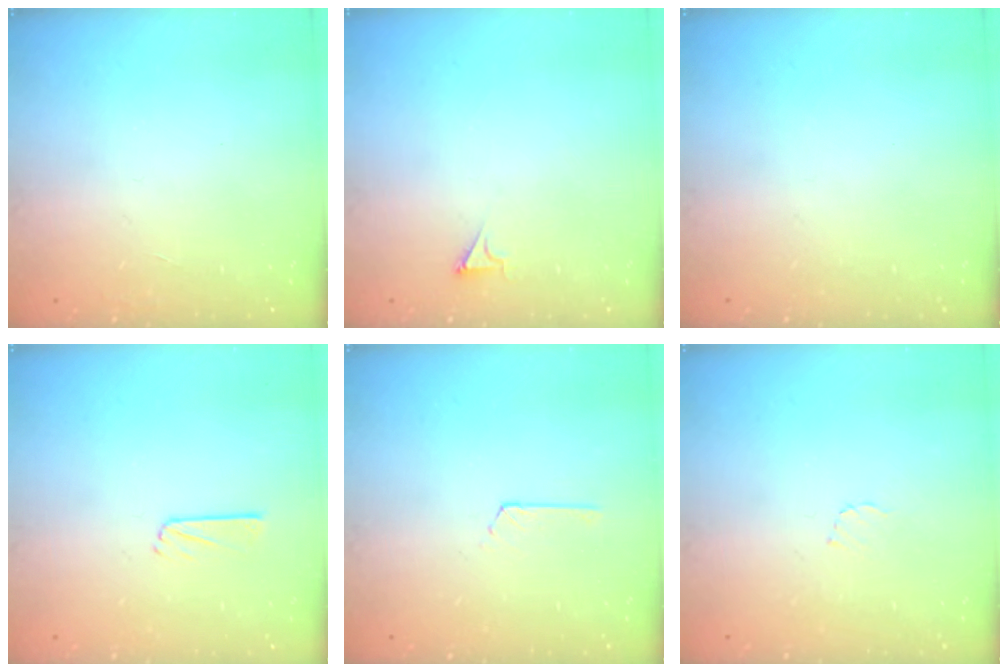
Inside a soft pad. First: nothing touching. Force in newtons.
{"total": 2.1, "press": 2.1, "slide": 0.3}
{"total": 0.0}
{"total": 5.3, "press": 5.3, "slide": 0.3}
{"total": 1.9, "press": 1.9, "slide": 0.2}
{"total": 3.6, "press": 3.6, "slide": 0.3}